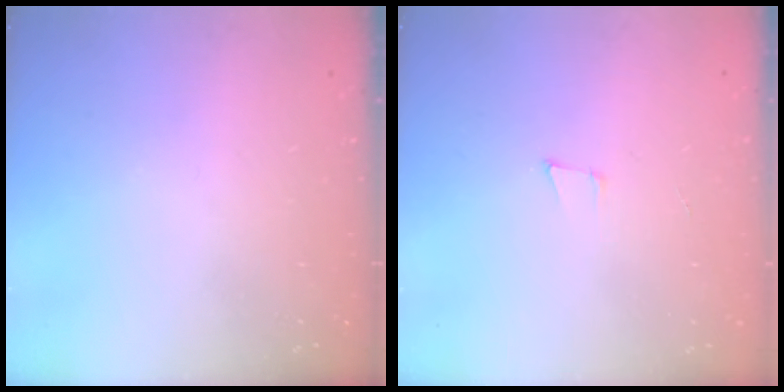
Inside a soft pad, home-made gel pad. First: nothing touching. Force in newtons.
{"total": 3.6, "press": 2.5, "slide": 2.7}